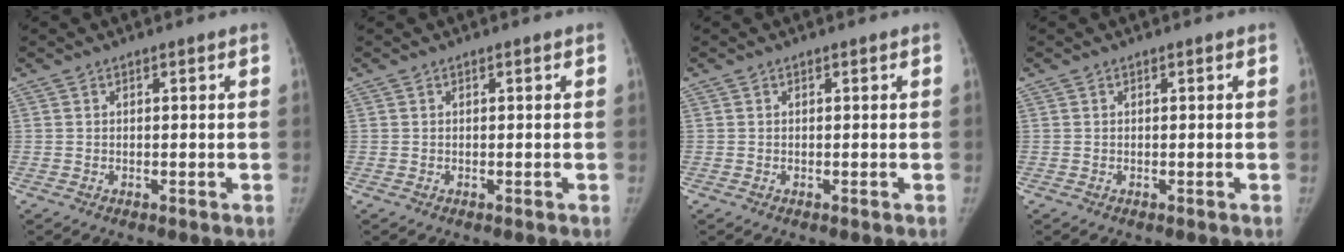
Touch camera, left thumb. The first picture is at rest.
{"total": 0.0}
{"total": 0.0}
{"total": 0.0}